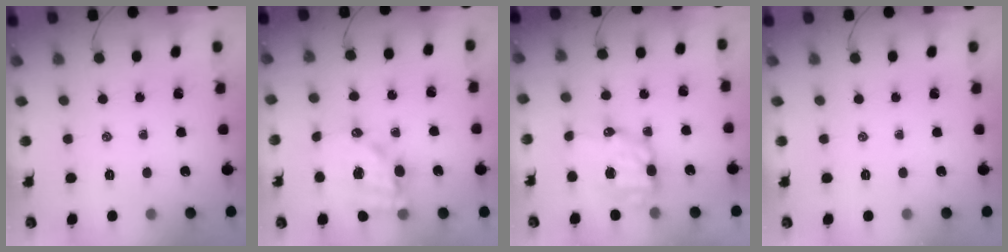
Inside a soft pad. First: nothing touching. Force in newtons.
{"total": 14.4, "press": 14.0, "slide": 3.2}
{"total": 9.3, "press": 9.1, "slide": 2.1}
{"total": 0.0}